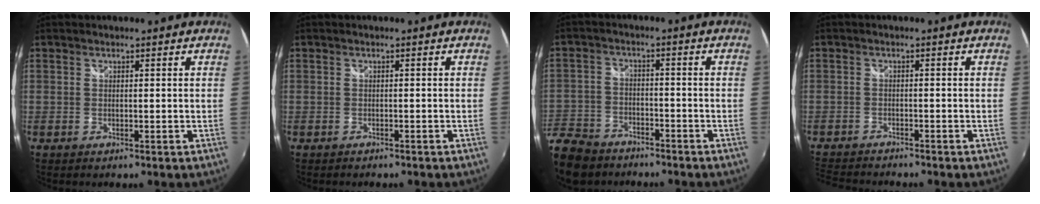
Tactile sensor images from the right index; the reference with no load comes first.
{"total": 1.5, "force": [-1.4, 0.3, 0.4], "torque": [-0.014, -0.009, -0.019]}
{"total": 14.1, "force": [-10.2, 8.1, 5.4], "torque": [-0.166, -0.009, -0.183]}
{"total": 7.4, "force": [-7.0, 0.9, 2.2], "torque": [-0.070, -0.015, -0.121]}